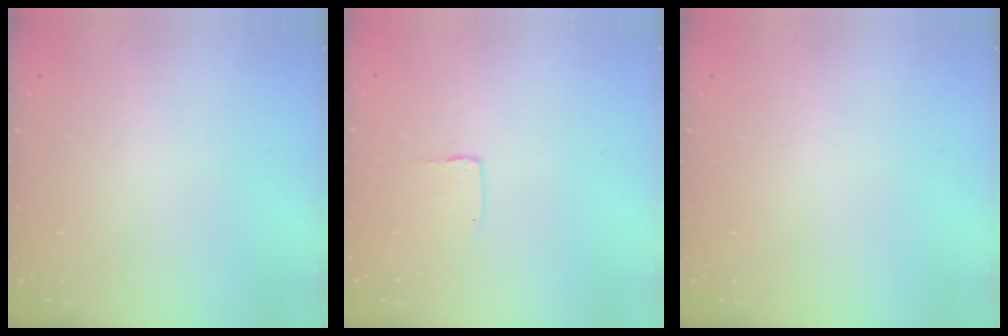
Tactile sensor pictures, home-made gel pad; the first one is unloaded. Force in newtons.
{"total": 2.0, "press": 2.0, "slide": 0.2}
{"total": 0.0}